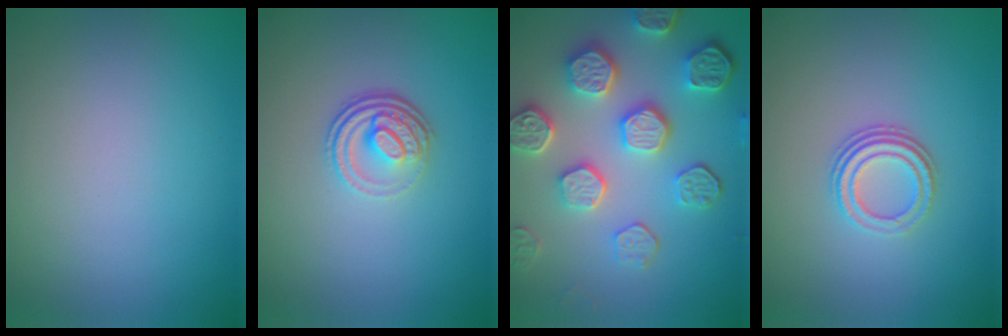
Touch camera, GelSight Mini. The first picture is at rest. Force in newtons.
{"total": 3.6, "press": 2.5, "slide": 2.7}
{"total": 7.2, "press": 5.7, "slide": 4.3}
{"total": 3.0, "press": 2.2, "slide": 2.0}